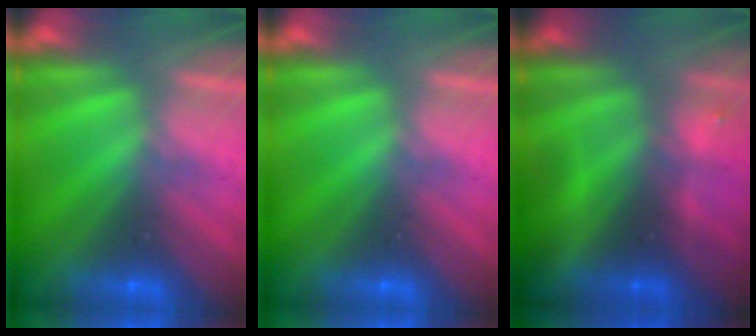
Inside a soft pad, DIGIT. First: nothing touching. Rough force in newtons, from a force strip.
{"total": 0.0}
{"total": 5.7}